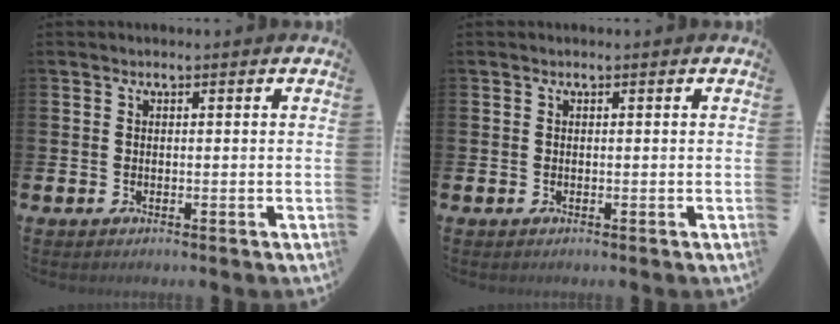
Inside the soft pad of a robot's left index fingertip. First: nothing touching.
{"total": 0.0}